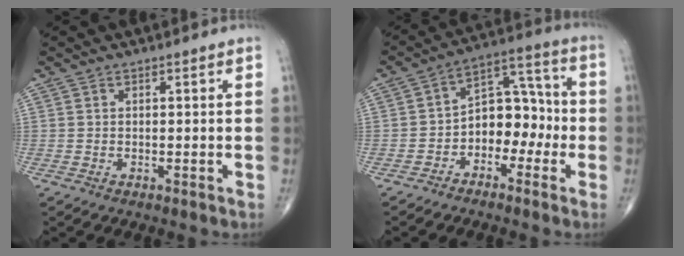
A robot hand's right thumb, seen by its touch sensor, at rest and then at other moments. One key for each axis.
{"total": 10.1, "fx": -2.8, "fy": 7.1, "fz": 6.7, "tx": -0.064, "ty": 0.049, "tz": -0.058}